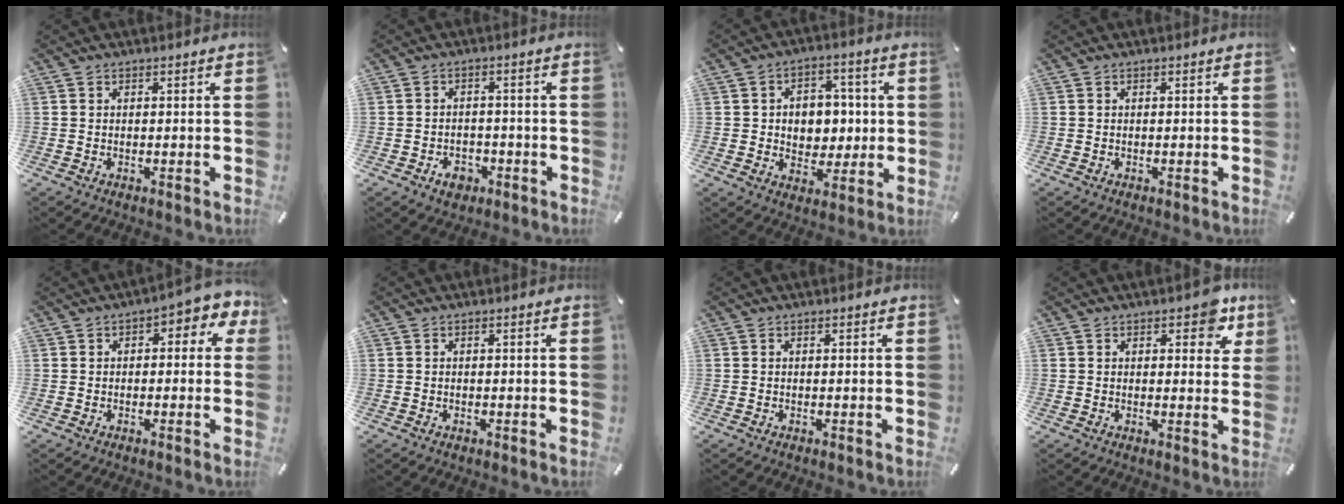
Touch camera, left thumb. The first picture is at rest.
{"total": 4.5, "force": [-2.4, 3.3, 1.9], "torque": [-0.034, 0.009, -0.043]}
{"total": 8.5, "force": [0.0, 7.4, 4.1], "torque": [-0.053, 0.006, 0.001]}
{"total": 0.0}
{"total": 4.2, "force": [0.3, 2.6, 3.3], "torque": [-0.042, 0.003, -0.005]}
{"total": 0.0}
{"total": 0.0}
{"total": 6.8, "force": [3.6, 3.7, 4.4], "torque": [-0.041, -0.010, 0.055]}